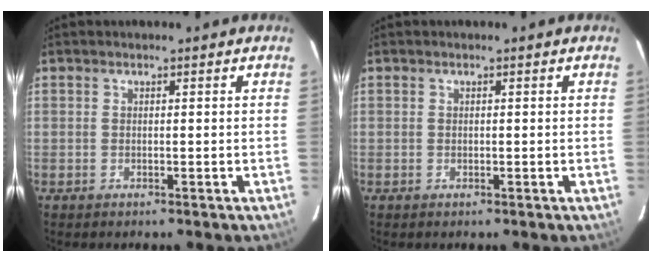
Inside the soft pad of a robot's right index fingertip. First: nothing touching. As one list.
[{"total": 0.0}]